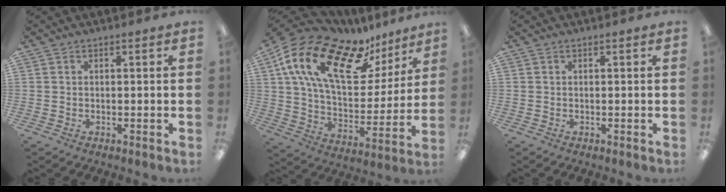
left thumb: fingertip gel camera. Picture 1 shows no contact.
{"total": 22.4, "force": [12.8, 10.9, 14.9], "torque": [-0.273, -0.055, 0.226]}
{"total": 0.0}